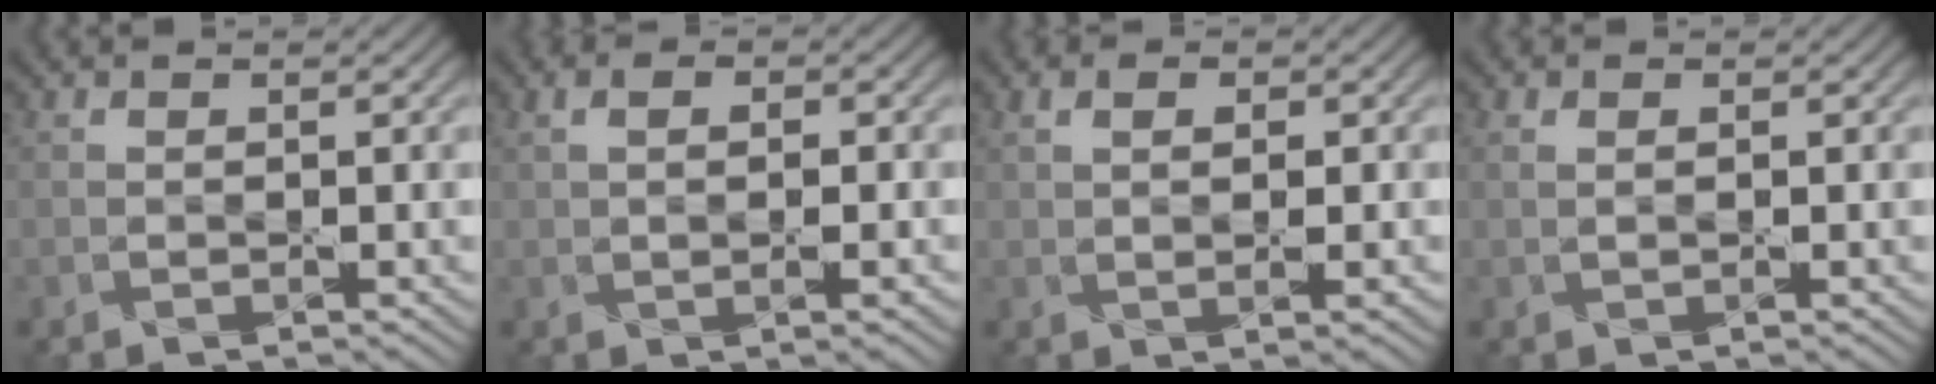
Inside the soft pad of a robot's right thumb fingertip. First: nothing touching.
{"total": 3.4, "force": [0.3, 1.7, 2.9], "torque": [-0.038, -0.004, 0.005]}
{"total": 3.1, "force": [0.6, 1.5, 2.7], "torque": [-0.040, -0.008, 0.013]}
{"total": 1.0, "force": [0.3, 0.4, 0.9], "torque": [-0.014, -0.005, 0.007]}